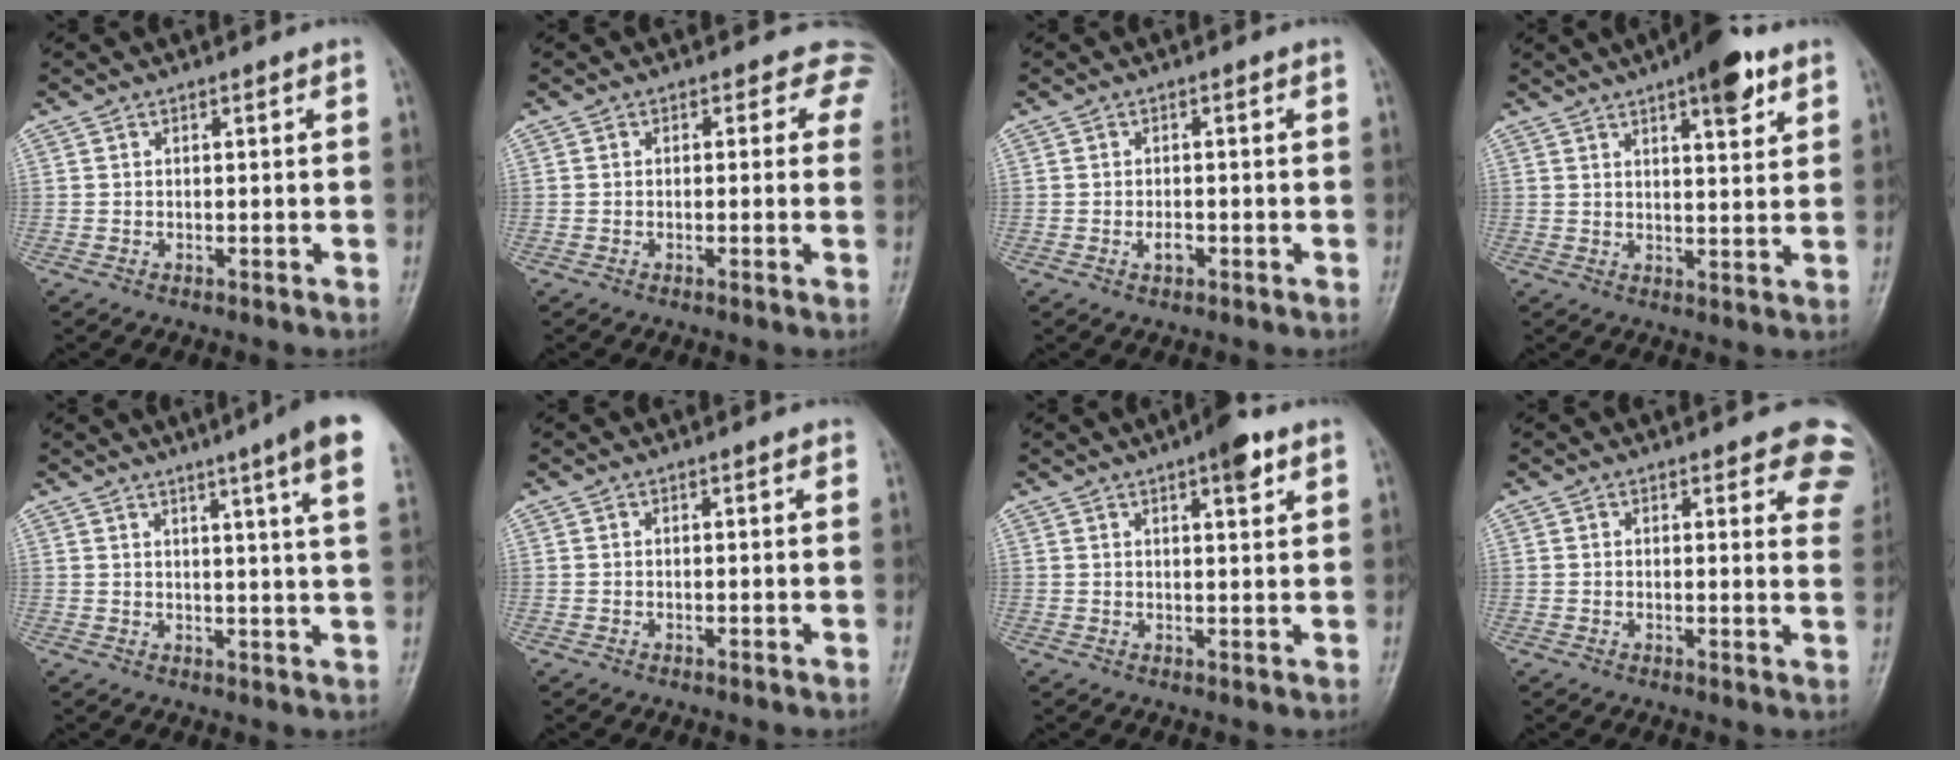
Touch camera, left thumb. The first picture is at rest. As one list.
[{"total": 3.6, "force": [2.1, 2.8, 1.0], "torque": [0.024, -0.005, -0.005]}, {"total": 1.7, "force": [-0.6, 0.9, 1.3], "torque": [-0.021, 0.005, -0.009]}, {"total": 9.2, "force": [5.4, 2.7, 7.0], "torque": [-0.082, -0.023, 0.073]}, {"total": 11.5, "force": [7.0, -0.3, 9.2], "torque": [-0.119, -0.019, 0.073]}, {"total": 0.8, "force": [0.6, 0.1, 0.5], "torque": [-0.006, 0.002, 0.005]}, {"total": 5.4, "force": [3.1, 1.4, 4.2], "torque": [-0.053, -0.011, 0.040]}, {"total": 9.1, "force": [6.5, 3.4, 5.4], "torque": [-0.020, -0.027, 0.055]}]